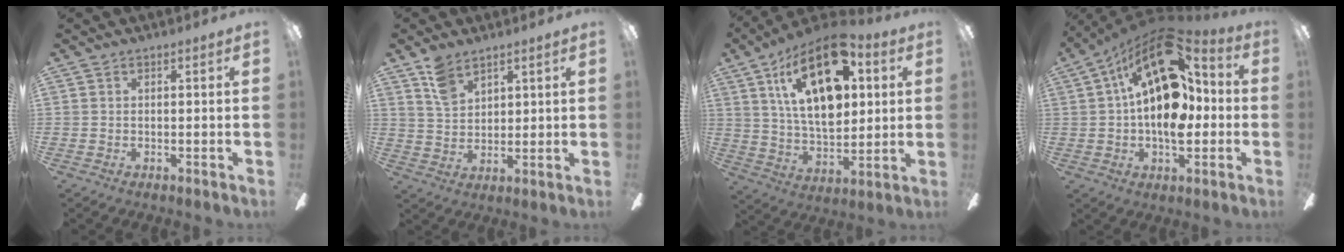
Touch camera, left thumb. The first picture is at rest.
{"total": 7.0, "force": [5.1, 3.9, 2.8], "torque": [-0.056, -0.016, 0.098]}
{"total": 22.9, "force": [10.0, 11.8, 16.9], "torque": [-0.298, -0.034, 0.162]}
{"total": 22.4, "force": [5.3, 12.3, 18.0], "torque": [-0.307, -0.025, 0.087]}